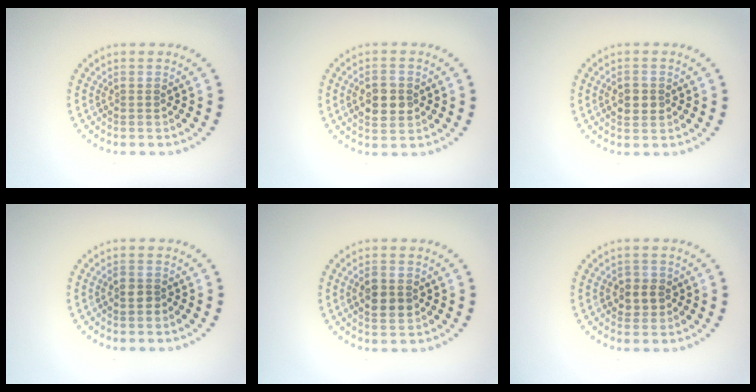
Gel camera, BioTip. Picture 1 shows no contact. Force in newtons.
{"total": 3.5, "press": 3.4, "slide": 0.2}
{"total": 2.1, "press": 2.0, "slide": 0.2}
{"total": 1.3, "press": 1.2, "slide": 0.6}
{"total": 3.0, "press": 3.0, "slide": 0.2}
{"total": 2.1, "press": 2.0, "slide": 0.5}